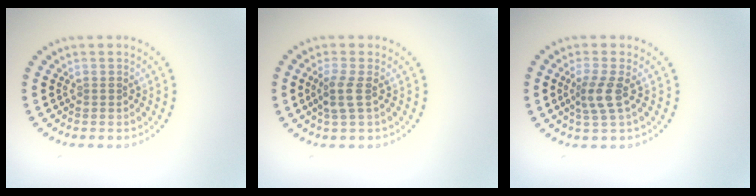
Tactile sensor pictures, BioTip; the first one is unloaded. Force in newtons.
{"total": 1.9, "press": 1.6, "slide": 1.1}
{"total": 2.5, "press": 1.9, "slide": 1.6}